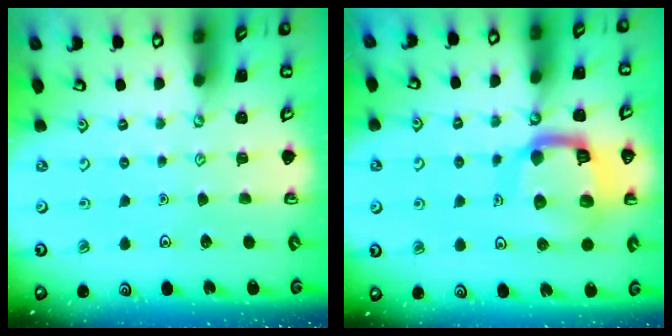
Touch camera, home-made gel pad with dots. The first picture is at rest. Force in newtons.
{"total": 17.0, "press": 16.9, "slide": 1.9}